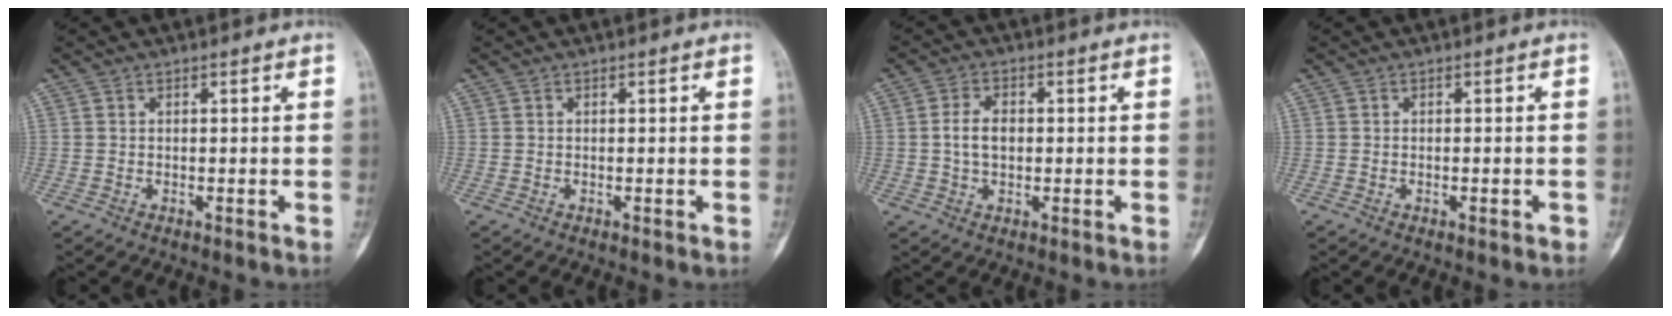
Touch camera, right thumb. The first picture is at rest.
{"total": 0.0}
{"total": 4.7, "force": [0.1, 3.0, 3.6], "torque": [-0.068, 0.009, 0.001]}
{"total": 1.4, "force": [-0.6, 0.5, 1.2], "torque": [-0.019, 0.004, -0.005]}